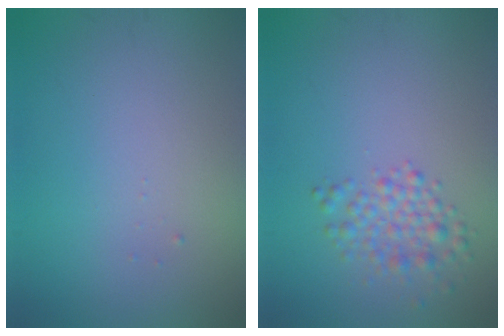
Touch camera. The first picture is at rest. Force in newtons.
{"total": 2.6, "press": 2.6, "slide": 0.1}